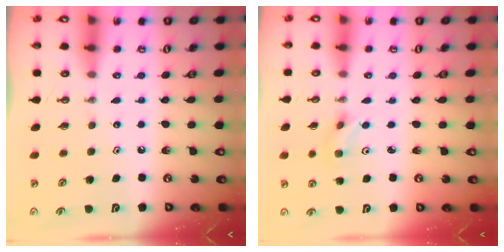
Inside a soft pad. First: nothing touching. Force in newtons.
{"total": 2.4, "press": 2.4, "slide": 0.1}